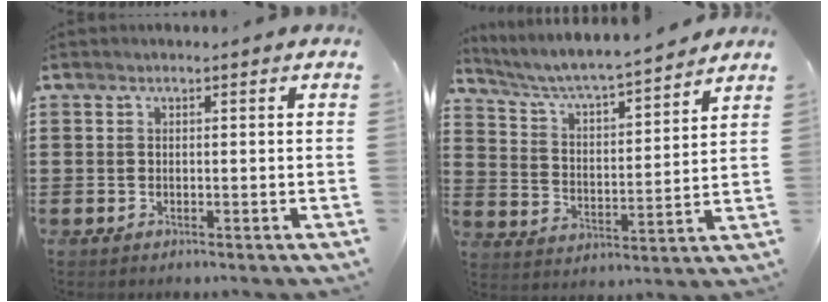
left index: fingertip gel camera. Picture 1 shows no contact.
{"total": 4.9, "force": [4.6, 0.1, 1.8], "torque": [-0.057, -0.036, 0.070]}